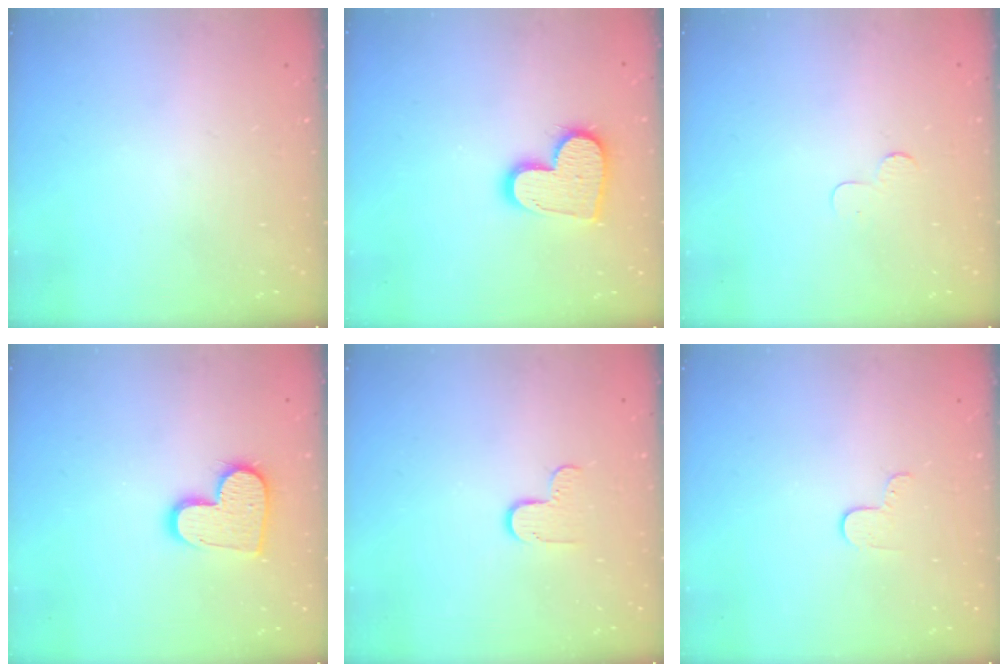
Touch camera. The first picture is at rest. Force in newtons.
{"total": 14.8, "press": 14.8, "slide": 1.1}
{"total": 3.7, "press": 3.7, "slide": 0.4}
{"total": 13.8, "press": 13.7, "slide": 1.0}
{"total": 5.2, "press": 5.2, "slide": 0.5}
{"total": 3.7, "press": 3.7, "slide": 0.5}